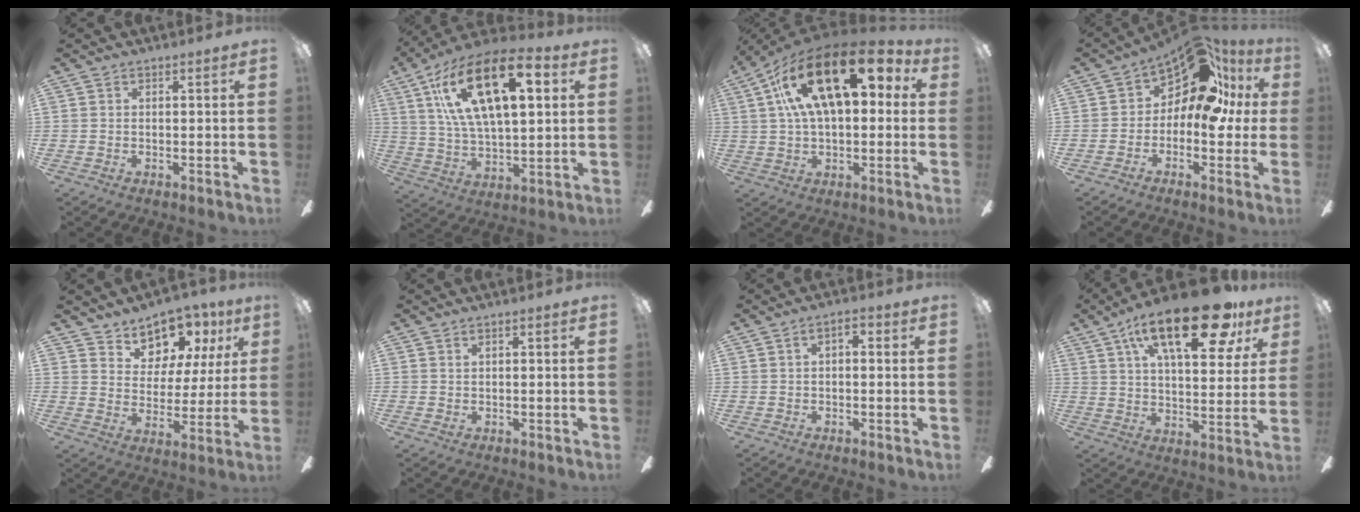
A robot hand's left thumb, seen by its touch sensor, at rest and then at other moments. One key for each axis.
{"total": 24.0, "fx": 11.2, "fy": 10.8, "fz": 18.3, "tx": -0.326, "ty": -0.032, "tz": 0.182}
{"total": 23.7, "fx": 9.9, "fy": 10.8, "fz": 18.7, "tx": -0.318, "ty": -0.034, "tz": 0.163}
{"total": 15.1, "fx": 6.9, "fy": 8.5, "fz": 10.4, "tx": -0.147, "ty": -0.036, "tz": 0.120}
{"total": 11.0, "fx": 8.5, "fy": 6.4, "fz": 2.7, "tx": -0.052, "ty": -0.064, "tz": 0.161}
{"total": 0.8, "fx": 0.1, "fy": 0.5, "fz": 0.6, "tx": -0.011, "ty": 0.005, "tz": 0.001}
{"total": 2.5, "fx": -0.1, "fy": 1.4, "fz": 2.1, "tx": -0.031, "ty": 0.008, "tz": -0.007}
{"total": 24.4, "fx": 13.4, "fy": 9.7, "fz": 17.9, "tx": -0.270, "ty": -0.055, "tz": 0.212}